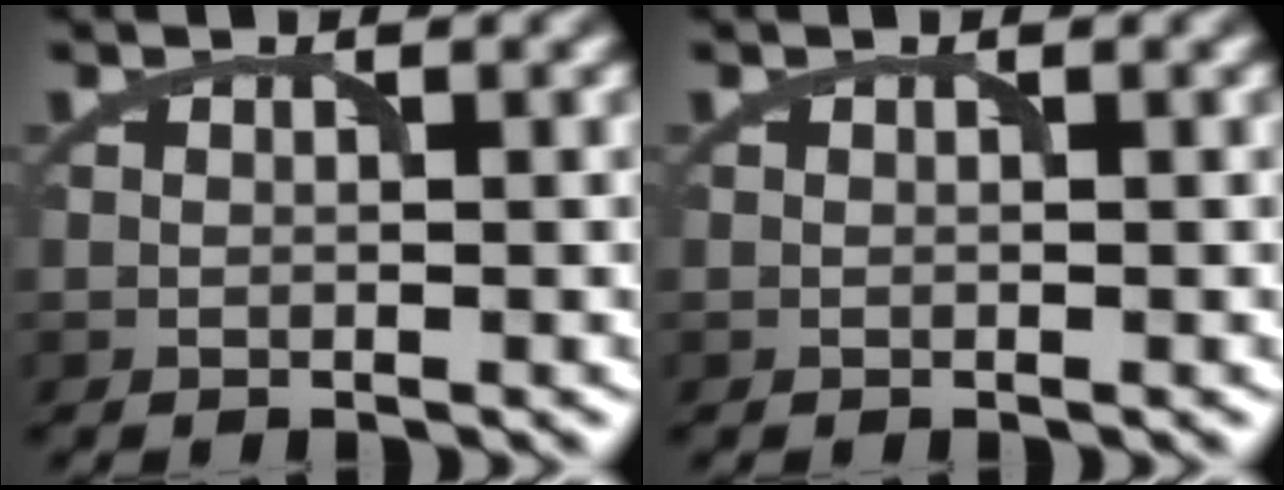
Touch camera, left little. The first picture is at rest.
{"total": 0.0}